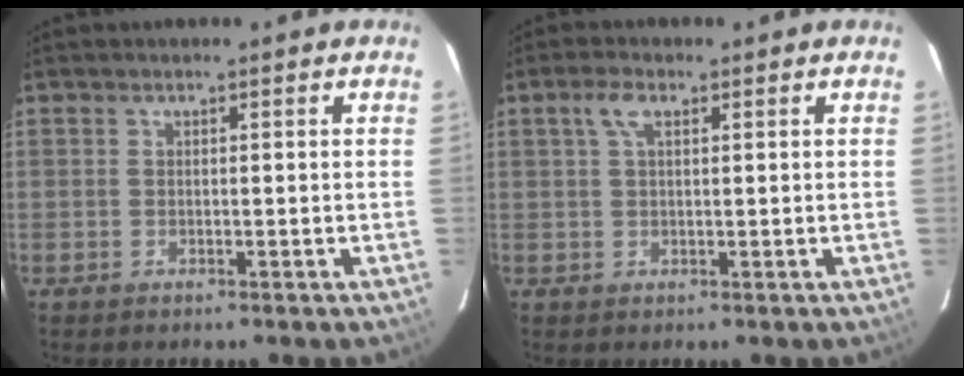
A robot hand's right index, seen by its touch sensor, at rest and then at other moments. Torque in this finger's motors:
{"motor_torque": [0.01, 0.00, 0.02, 0.05]}